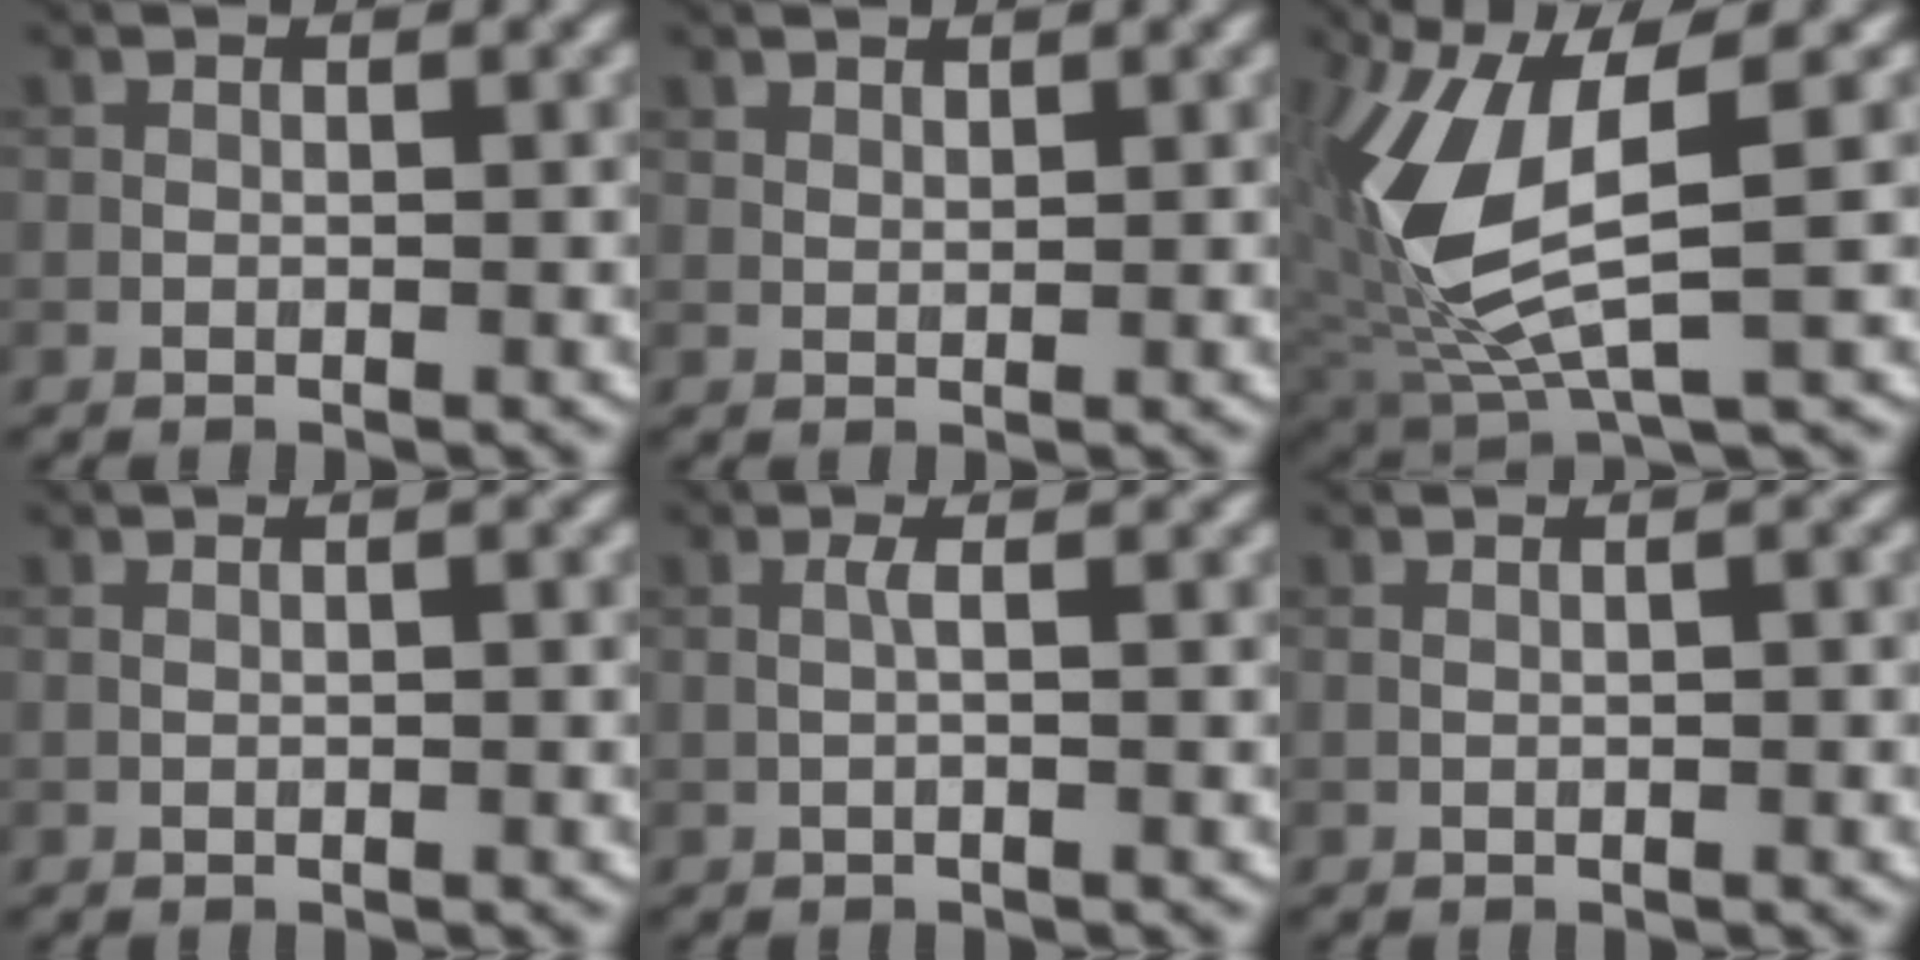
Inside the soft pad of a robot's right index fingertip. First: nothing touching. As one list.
[{"total": 1.1, "force": [1.0, 0.4, 0.3], "torque": [-0.012, -0.001, 0.022]}, {"total": 8.9, "force": [1.3, 3.5, 8.1], "torque": [-0.195, -0.010, 0.030]}, {"total": 0.7, "force": [0.2, 0.2, 0.6], "torque": [-0.015, -0.001, 0.001]}, {"total": 0.9, "force": [0.1, 0.0, 0.9], "torque": [-0.020, 0.002, -0.001]}, {"total": 1.0, "force": [0.3, 0.3, 0.9], "torque": [-0.016, 0.000, -0.001]}]